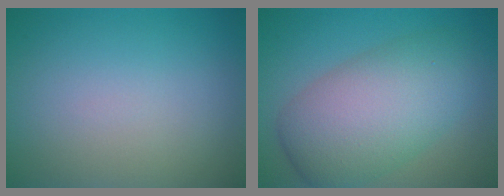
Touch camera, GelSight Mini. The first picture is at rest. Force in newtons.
{"total": 8.4, "press": 8.4, "slide": 0.1}